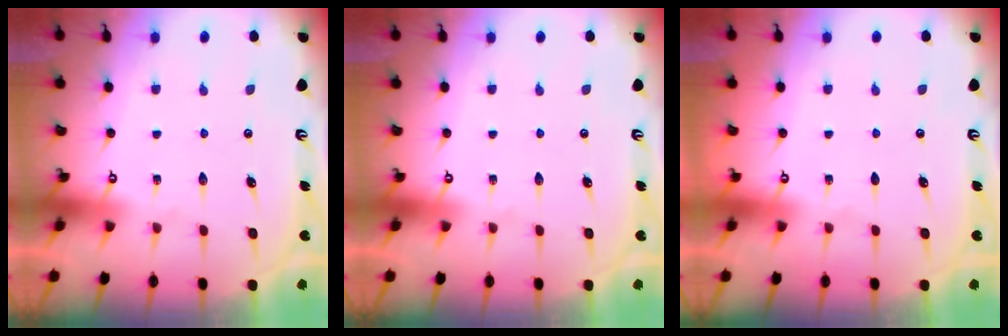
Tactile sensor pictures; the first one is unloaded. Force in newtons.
{"total": 0.0}
{"total": 0.0}